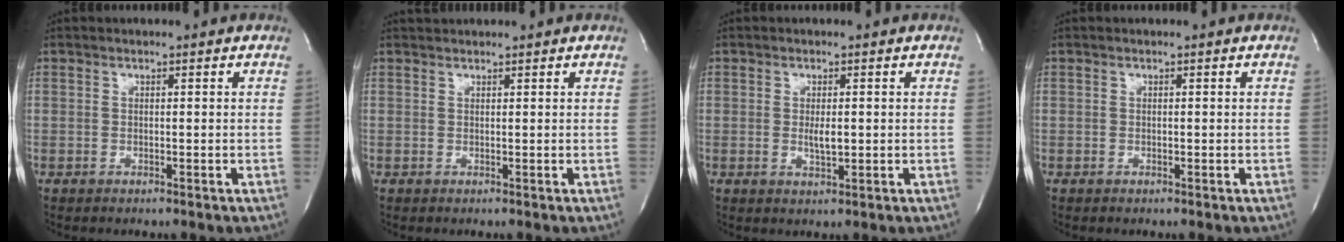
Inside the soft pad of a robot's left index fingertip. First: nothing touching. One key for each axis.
{"total": 1.9, "fx": 1.9, "fy": 0.0, "fz": 0.2, "tx": -0.004, "ty": 0.024, "tz": 0.035}
{"total": 2.3, "fx": 0.1, "fy": 0.7, "fz": 2.2, "tx": -0.042, "ty": -0.004, "tz": 0.003}
{"total": 0.0}